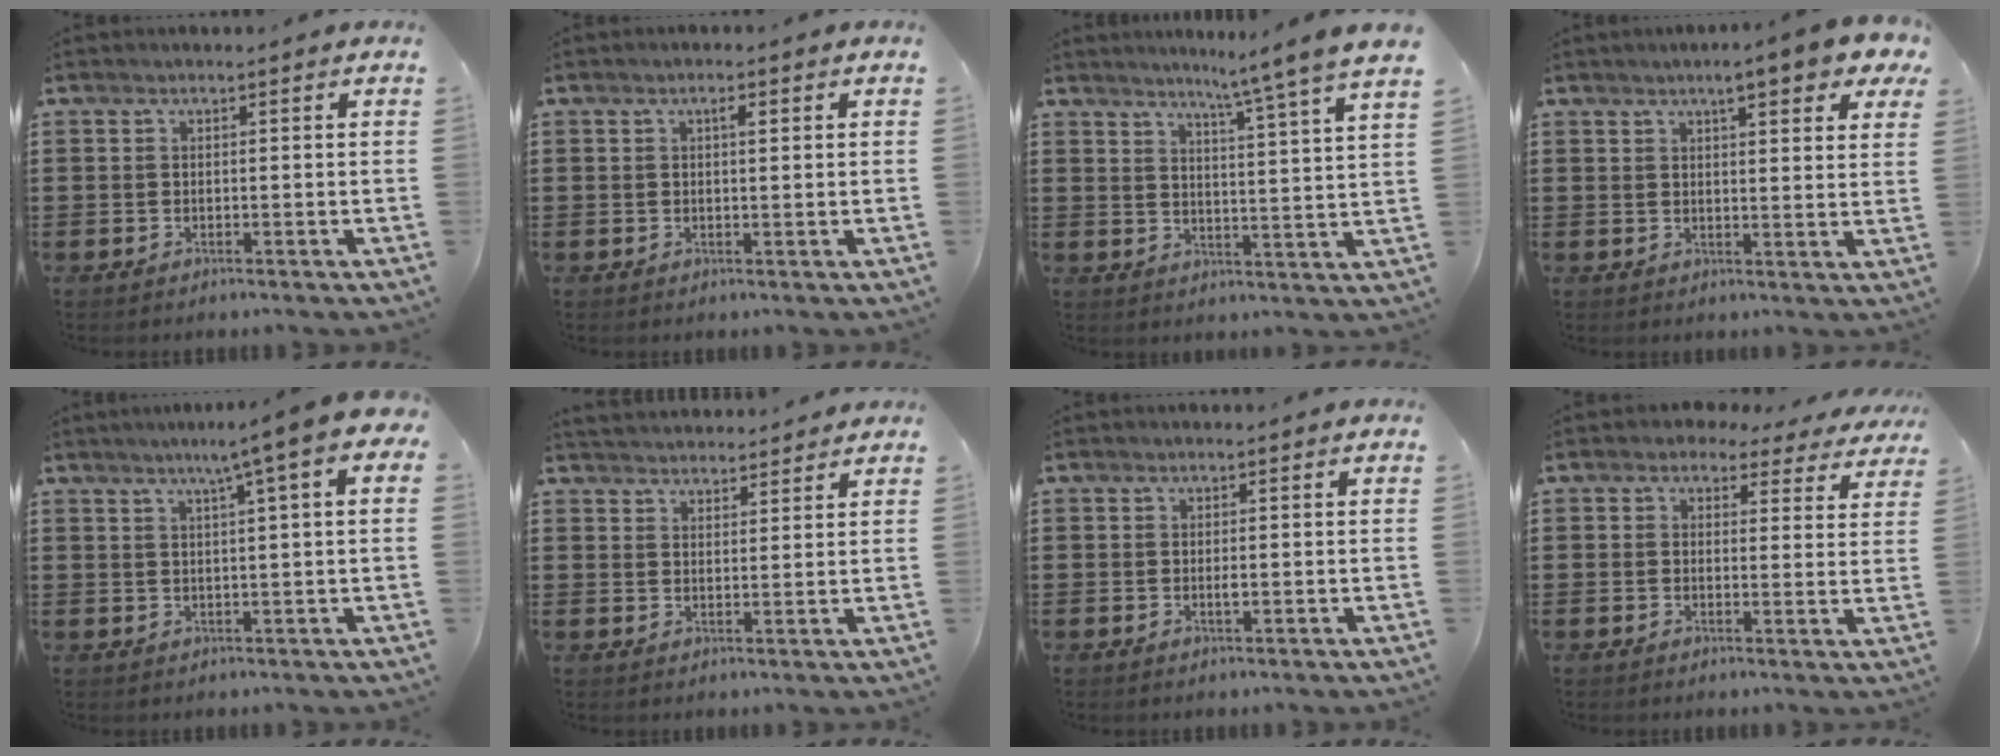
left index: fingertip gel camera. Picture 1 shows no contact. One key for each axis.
{"total": 1.6, "fx": 0.6, "fy": 0.4, "fz": 1.4, "tx": -0.029, "ty": 0.004, "tz": 0.009}
{"total": 6.5, "fx": 5.5, "fy": -2.0, "fz": 2.9, "tx": -0.063, "ty": -0.040, "tz": 0.087}
{"total": 6.3, "fx": 4.7, "fy": 0.9, "fz": 4.1, "tx": -0.070, "ty": -0.011, "tz": 0.076}
{"total": 5.9, "fx": 2.6, "fy": -0.4, "fz": 5.2, "tx": -0.096, "ty": -0.007, "tz": 0.037}
{"total": 2.9, "fx": 2.8, "fy": 0.7, "fz": -0.7, "tx": 0.003, "ty": -0.008, "tz": 0.052}
{"total": 0.9, "fx": -0.1, "fy": 0.3, "fz": 0.9, "tx": -0.018, "ty": -0.002, "tz": -0.002}
{"total": 3.0, "fx": 2.5, "fy": 1.3, "fz": 0.9, "tx": -0.021, "ty": -0.005, "tz": 0.044}